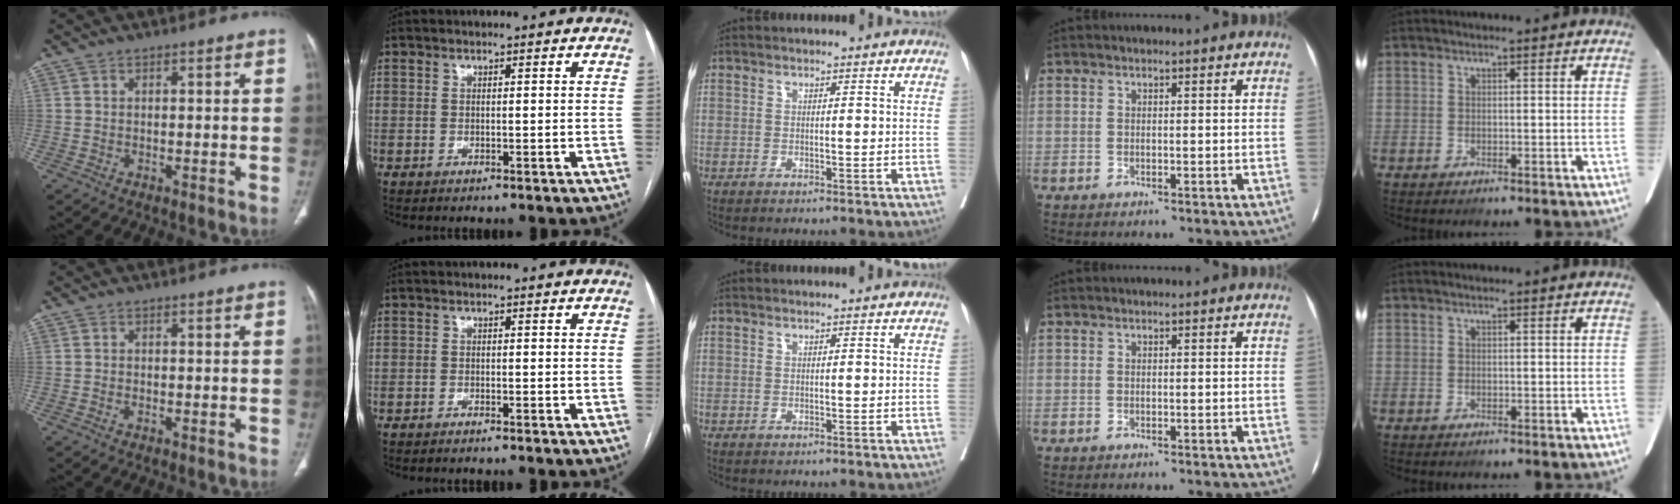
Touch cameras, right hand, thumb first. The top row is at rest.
{"thumb": {"total": 0.5, "force": [-0.3, 0.2, 0.3], "torque": [-0.009, 0.001, -0.007]}, "index": {"total": 1.0, "force": [-0.9, -0.1, 0.3], "torque": [-0.005, -0.001, -0.013]}}